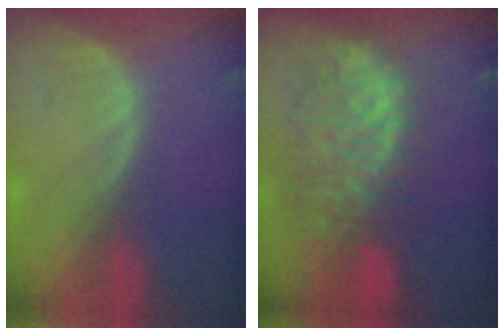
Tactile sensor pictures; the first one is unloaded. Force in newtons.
{"total": 11.1, "press": 9.6, "slide": 5.6}